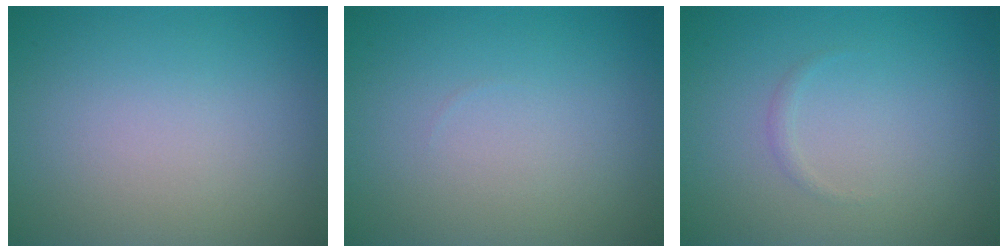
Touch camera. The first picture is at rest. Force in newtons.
{"total": 0.0}
{"total": 0.6, "press": 0.6, "slide": 0.0}